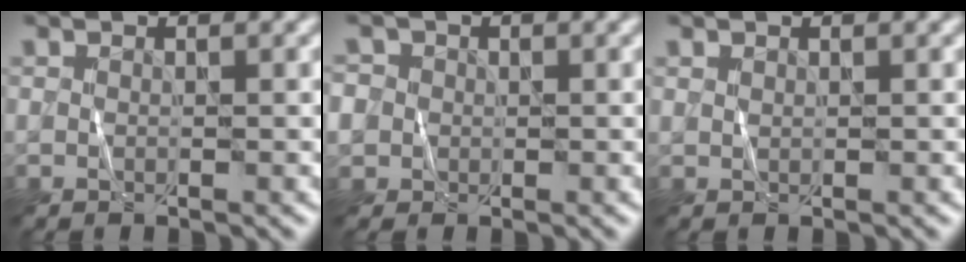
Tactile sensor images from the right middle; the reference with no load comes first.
{"total": 4.2, "force": [0.3, 4.0, 1.3], "torque": [-0.022, 0.028, -0.020]}
{"total": 0.5, "force": [0.5, 0.1, 0.0], "torque": [0.001, 0.002, 0.011]}